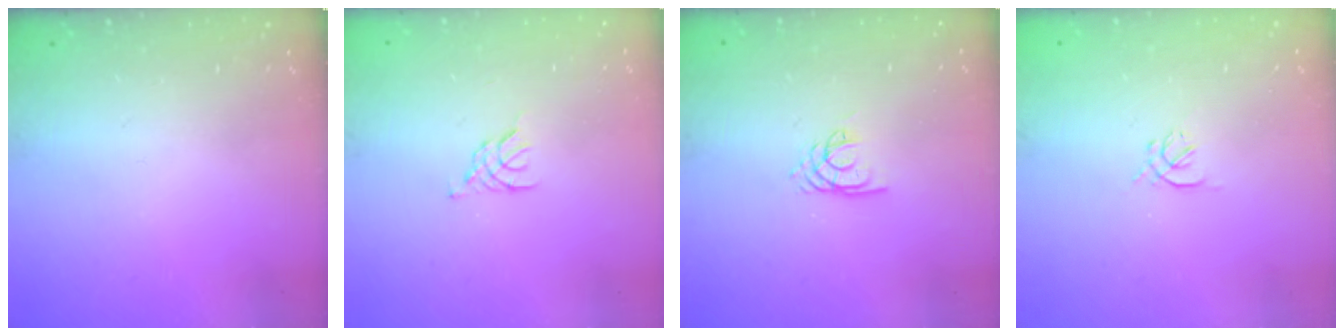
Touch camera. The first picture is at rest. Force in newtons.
{"total": 3.2, "press": 3.1, "slide": 0.7}
{"total": 2.1, "press": 2.1, "slide": 0.1}
{"total": 1.0, "press": 0.9, "slide": 0.4}